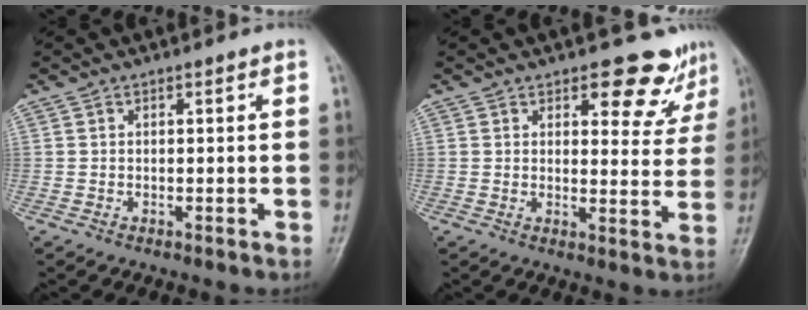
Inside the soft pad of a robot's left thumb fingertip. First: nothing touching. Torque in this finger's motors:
{"motor_torque": [3.20, 1.81, 1.38, -0.08, 0.02]}